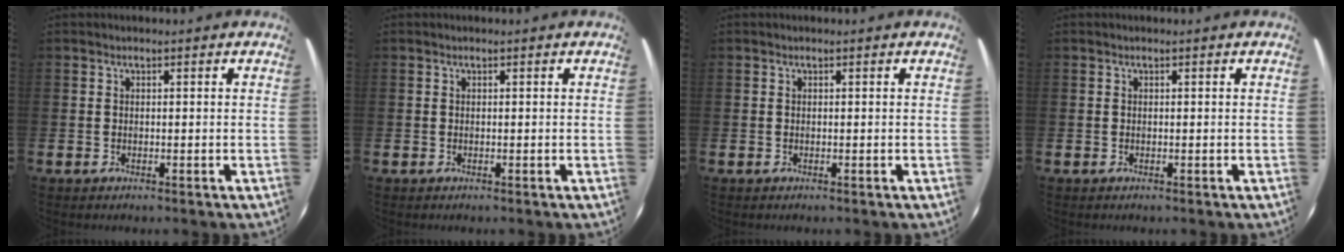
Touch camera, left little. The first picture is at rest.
{"total": 0.0}
{"total": 0.0}
{"total": 0.0}